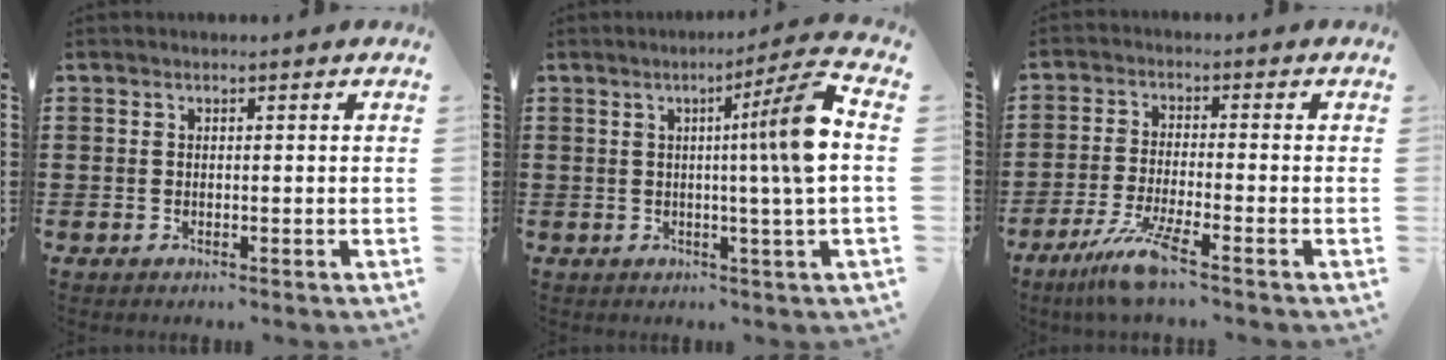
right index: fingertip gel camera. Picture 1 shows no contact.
{"total": 9.9, "force": [1.2, -0.8, 9.8], "torque": [-0.156, -0.013, 0.006]}
{"total": 6.8, "force": [-4.5, 0.0, 5.1], "torque": [-0.123, -0.023, -0.087]}